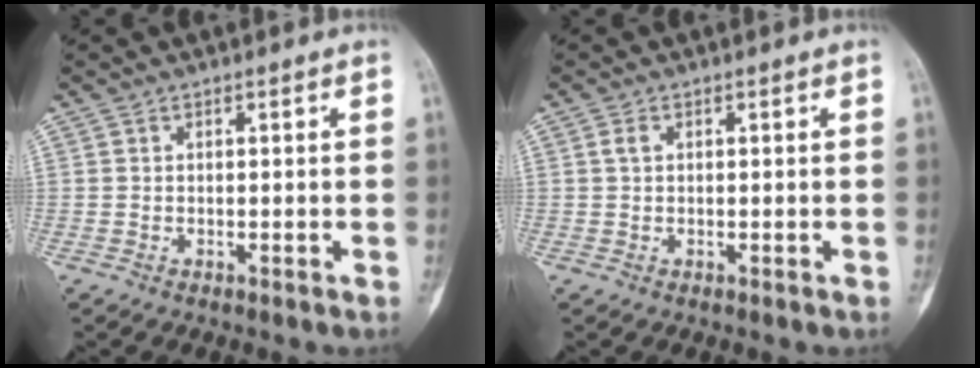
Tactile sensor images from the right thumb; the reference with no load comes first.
{"total": 1.2, "force": [0.4, 0.8, 0.9], "torque": [-0.020, 0.004, 0.008]}